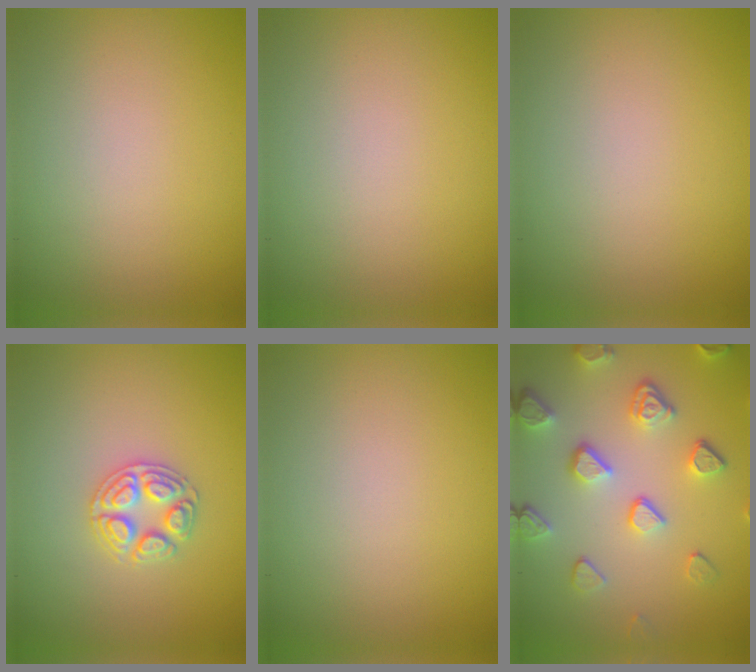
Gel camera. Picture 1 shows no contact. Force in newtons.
{"total": 0.0}
{"total": 0.0}
{"total": 2.9, "press": 2.8, "slide": 0.4}
{"total": 0.0}
{"total": 5.0, "press": 4.0, "slide": 2.9}